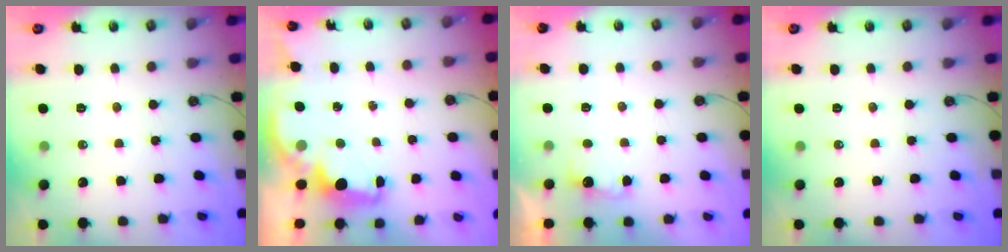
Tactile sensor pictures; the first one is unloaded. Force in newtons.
{"total": 2.5, "press": 2.3, "slide": 0.7}
{"total": 2.4, "press": 2.3, "slide": 0.8}
{"total": 0.0}